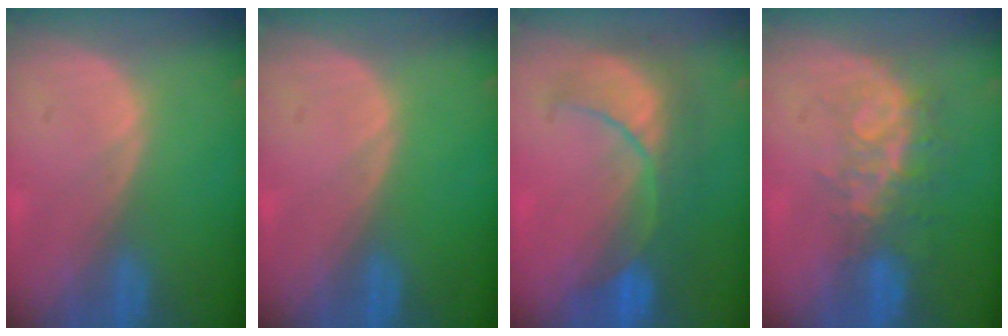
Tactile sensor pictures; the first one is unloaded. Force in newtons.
{"total": 0.0}
{"total": 8.5, "press": 8.4, "slide": 1.4}
{"total": 8.5, "press": 7.0, "slide": 4.8}